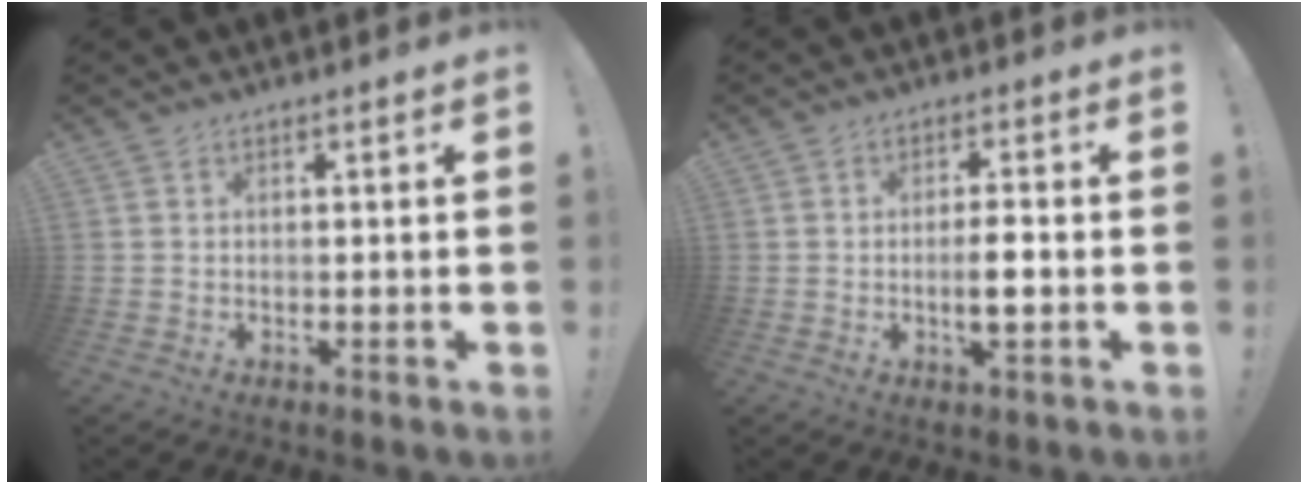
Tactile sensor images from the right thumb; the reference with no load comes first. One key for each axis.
{"total": 5.0, "fx": -1.2, "fy": 3.3, "fz": 3.6, "tx": -0.051, "ty": 0.006, "tz": -0.025}